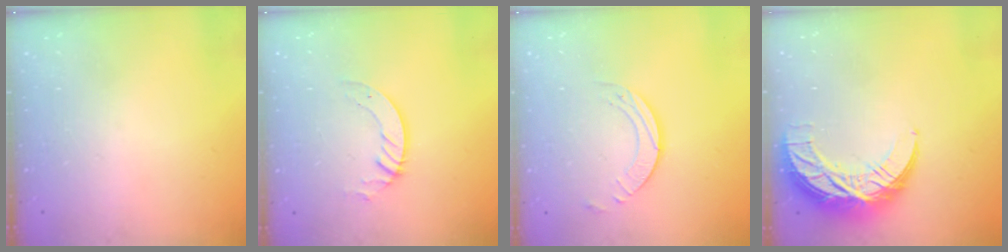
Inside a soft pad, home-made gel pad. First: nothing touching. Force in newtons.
{"total": 3.6, "press": 3.6, "slide": 0.4}
{"total": 3.7, "press": 3.7, "slide": 0.3}
{"total": 11.8, "press": 11.8, "slide": 0.8}